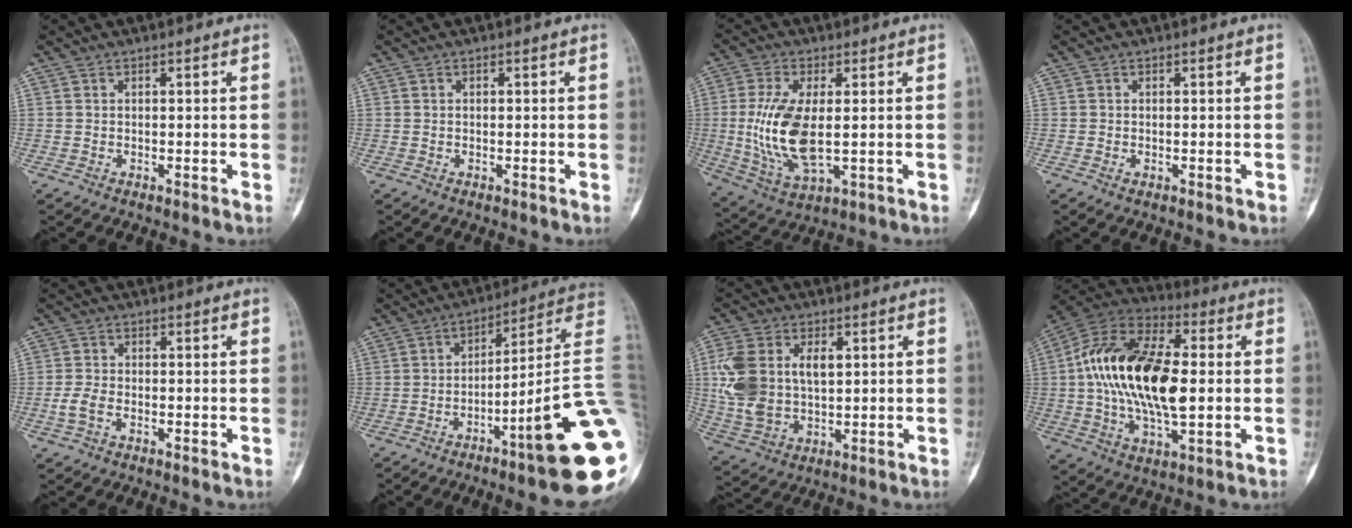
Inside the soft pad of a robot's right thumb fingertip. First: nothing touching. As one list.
[{"total": 0.0}, {"total": 13.1, "force": [-0.3, 5.5, 11.9], "torque": [-0.254, -0.012, 0.004]}, {"total": 0.6, "force": [-0.1, 0.5, 0.4], "torque": [-0.007, 0.000, -0.001]}, {"total": 3.1, "force": [-1.1, 1.7, 2.3], "torque": [-0.057, 0.008, -0.024]}, {"total": 21.2, "force": [-6.2, 1.4, 20.2], "torque": [-0.217, 0.039, -0.092]}, {"total": 14.0, "force": [2.3, 8.9, 10.6], "torque": [-0.214, 0.004, 0.049]}, {"total": 23.7, "force": [0.7, 12.2, 20.3], "torque": [-0.378, 0.013, 0.007]}]